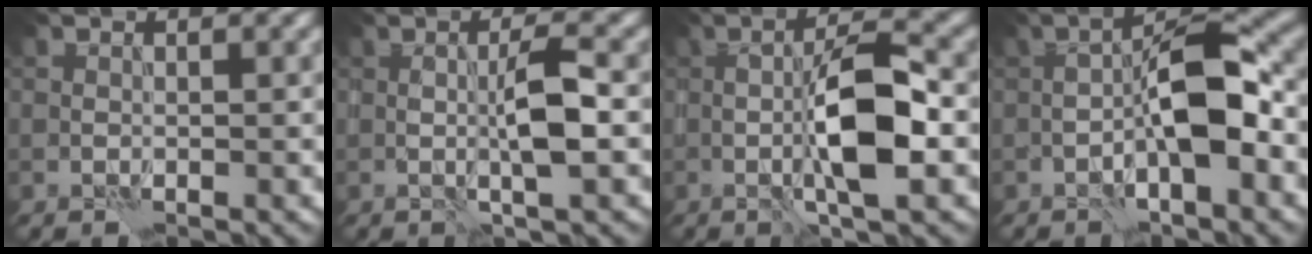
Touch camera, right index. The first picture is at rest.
{"total": 2.6, "force": [0.5, -0.1, 2.5], "torque": [-0.066, -0.004, 0.003]}
{"total": 5.9, "force": [-0.2, 1.1, 5.8], "torque": [-0.117, 0.001, -0.010]}
{"total": 5.6, "force": [-1.3, 1.3, 5.3], "torque": [-0.102, 0.016, -0.032]}